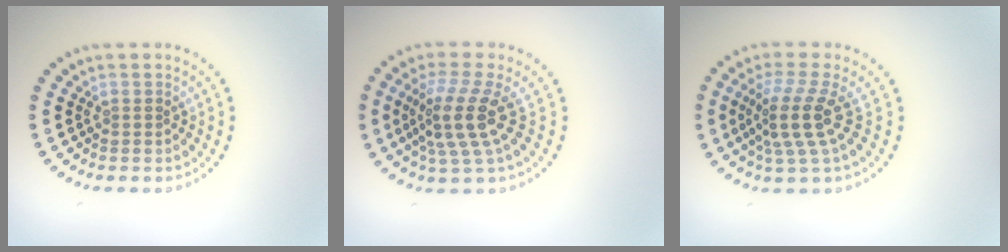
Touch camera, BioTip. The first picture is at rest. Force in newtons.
{"total": 4.2, "press": 3.2, "slide": 2.8}
{"total": 4.0, "press": 2.8, "slide": 2.8}